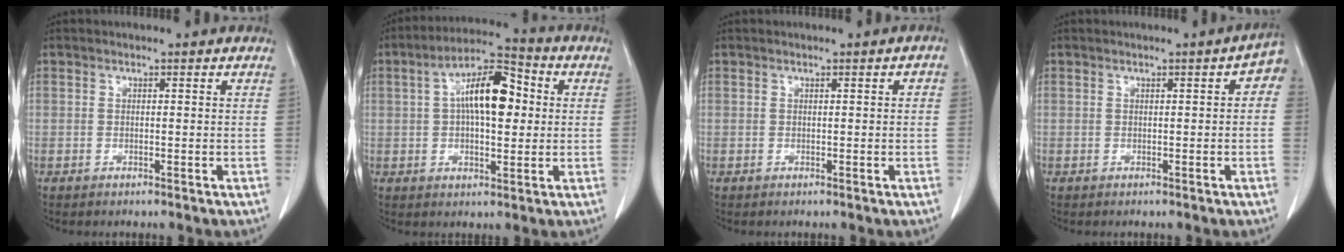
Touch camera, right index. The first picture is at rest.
{"total": 11.4, "force": [1.8, 4.3, 10.4], "torque": [-0.188, 0.028, 0.024]}
{"total": 1.0, "force": [0.1, 0.2, 1.0], "torque": [-0.012, 0.004, 0.003]}
{"total": 2.7, "force": [0.7, 0.8, 2.5], "torque": [-0.022, 0.011, 0.004]}